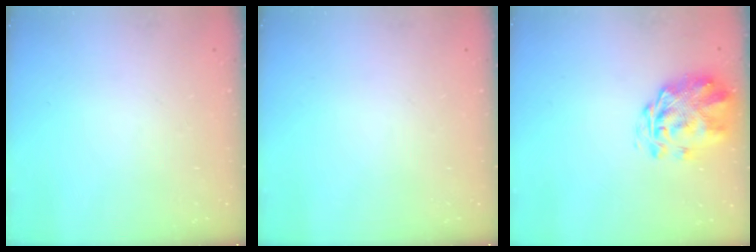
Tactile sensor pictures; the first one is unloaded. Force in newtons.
{"total": 0.0}
{"total": 3.1, "press": 2.7, "slide": 1.6}